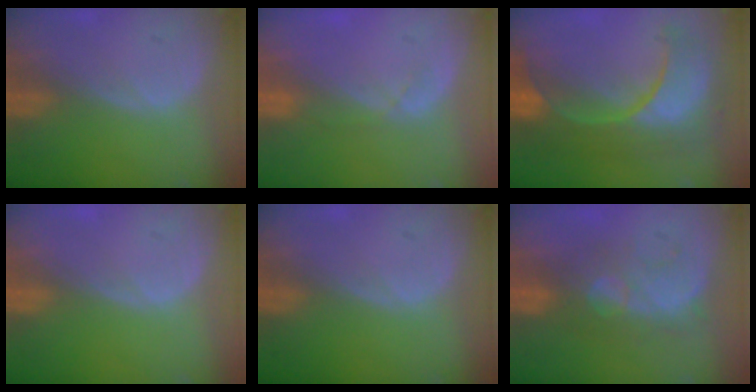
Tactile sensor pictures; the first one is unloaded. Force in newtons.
{"total": 2.1, "press": 1.9, "slide": 0.9}
{"total": 11.9, "press": 11.8, "slide": 1.4}
{"total": 0.0}
{"total": 0.0}
{"total": 8.6, "press": 7.5, "slide": 4.2}